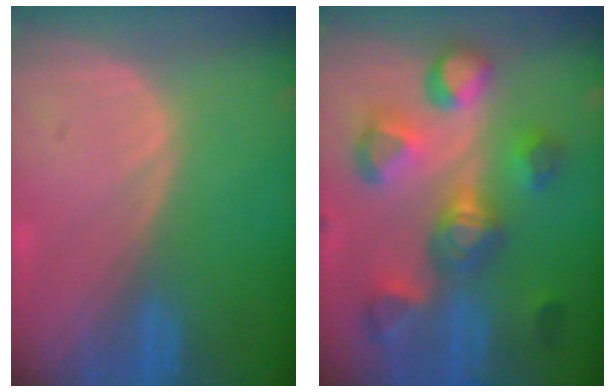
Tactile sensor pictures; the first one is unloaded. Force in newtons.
{"total": 9.9, "press": 9.7, "slide": 1.9}